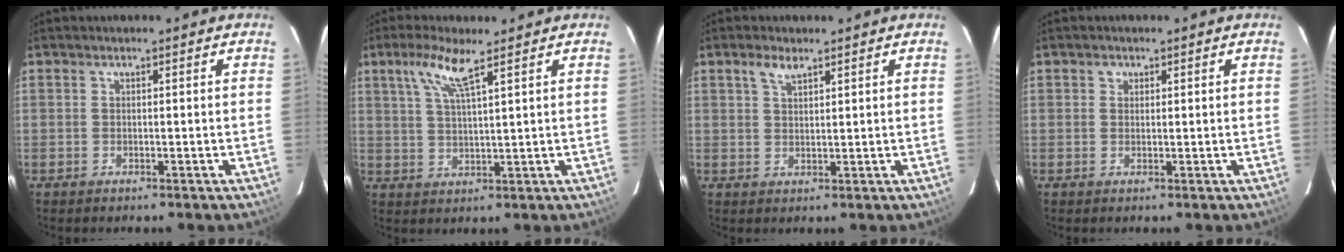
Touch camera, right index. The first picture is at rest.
{"total": 6.3, "force": [3.8, 0.8, 5.0], "torque": [-0.103, 0.006, 0.077]}
{"total": 2.8, "force": [1.9, 1.2, 1.7], "torque": [-0.030, 0.006, 0.037]}
{"total": 1.2, "force": [0.5, 1.1, 0.1], "torque": [0.001, 0.006, 0.005]}